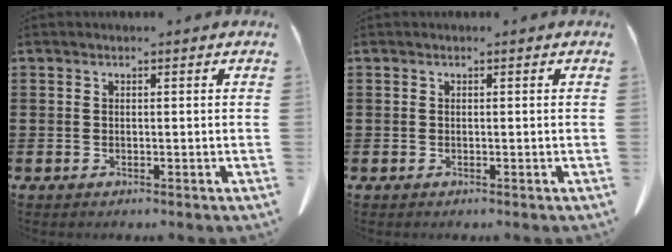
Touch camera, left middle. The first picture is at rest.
{"total": 0.0}